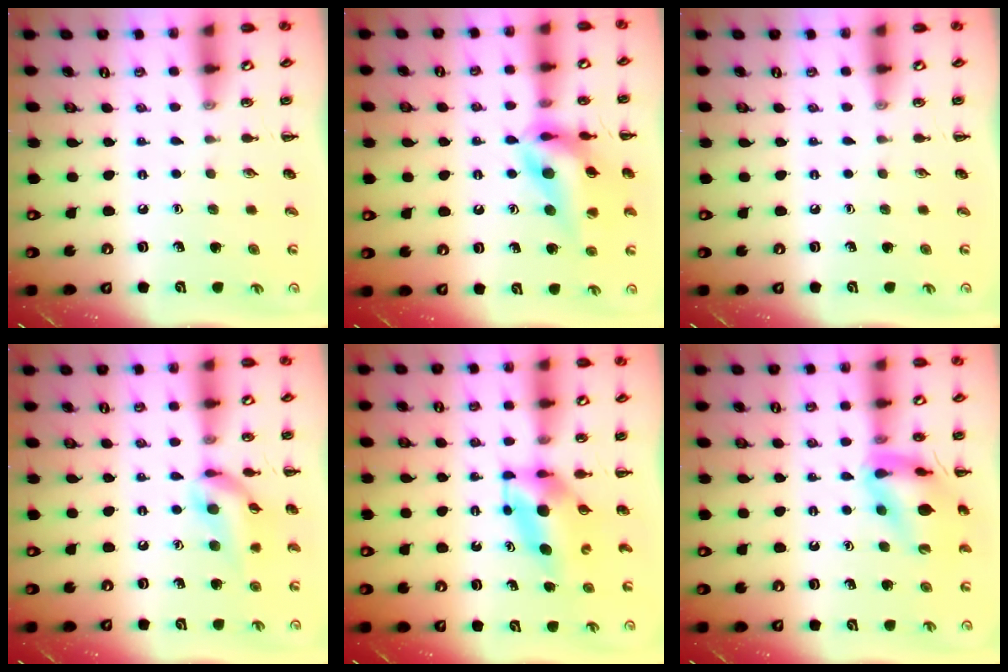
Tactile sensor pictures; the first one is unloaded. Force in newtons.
{"total": 16.0, "press": 15.7, "slide": 2.7}
{"total": 0.0}
{"total": 13.2, "press": 13.0, "slide": 2.1}
{"total": 5.6, "press": 5.6, "slide": 0.9}
{"total": 13.2, "press": 13.1, "slide": 1.7}